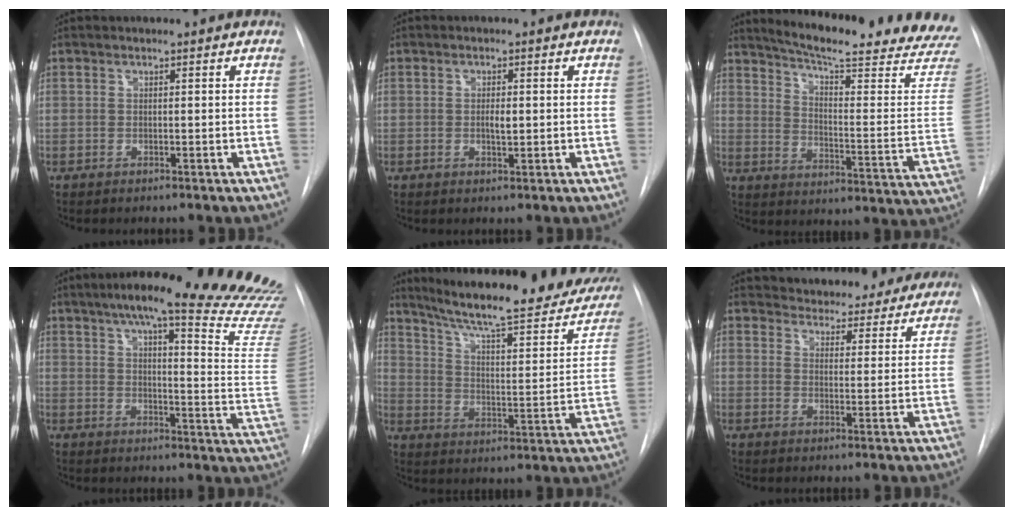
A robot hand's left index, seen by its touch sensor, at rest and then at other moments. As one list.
[{"total": 1.7, "force": [-0.3, 0.5, 1.6], "torque": [-0.028, -0.005, -0.004]}, {"total": 24.7, "force": [21.9, 1.7, 11.2], "torque": [-0.163, -0.095, 0.267]}, {"total": 29.2, "force": [25.3, 1.1, 14.5], "torque": [-0.169, -0.100, 0.299]}, {"total": 29.2, "force": [23.8, 5.0, 16.2], "torque": [-0.236, -0.050, 0.308]}, {"total": 22.0, "force": [20.5, 6.5, 4.7], "torque": [-0.067, -0.032, 0.245]}]